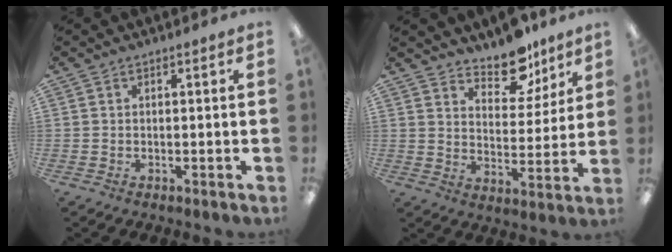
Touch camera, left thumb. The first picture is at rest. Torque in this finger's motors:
{"motor_torque": [0.28, 0.16, -0.34, -0.01, -0.01]}